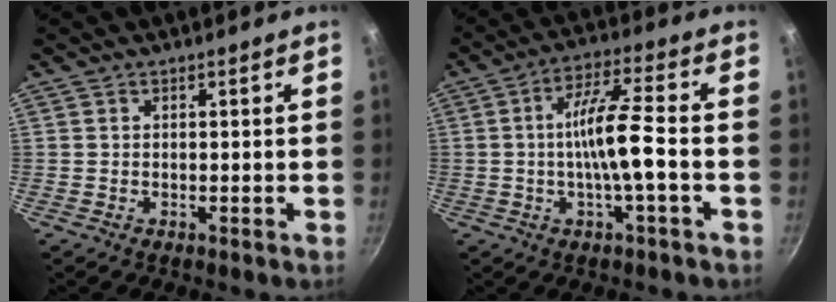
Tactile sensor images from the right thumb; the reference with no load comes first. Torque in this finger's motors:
{"motor_torque": [2.35, 2.49, 2.49, -0.28, 0.64]}